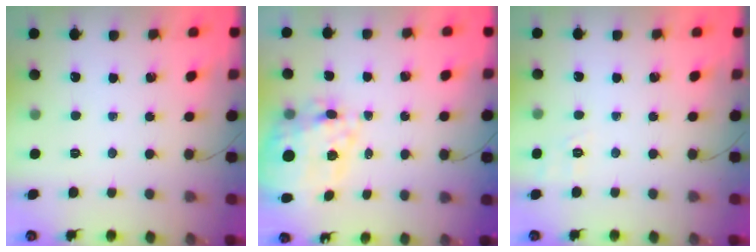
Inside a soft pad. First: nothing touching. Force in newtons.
{"total": 18.3, "press": 17.9, "slide": 4.0}
{"total": 1.9, "press": 0.8, "slide": 1.7}